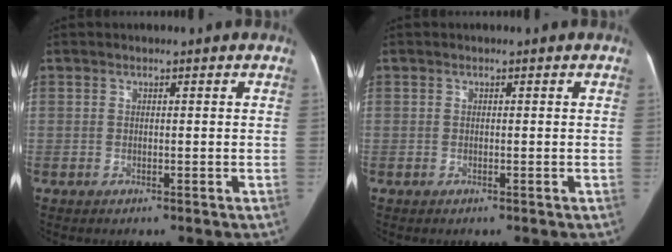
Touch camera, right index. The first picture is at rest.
{"total": 0.0}